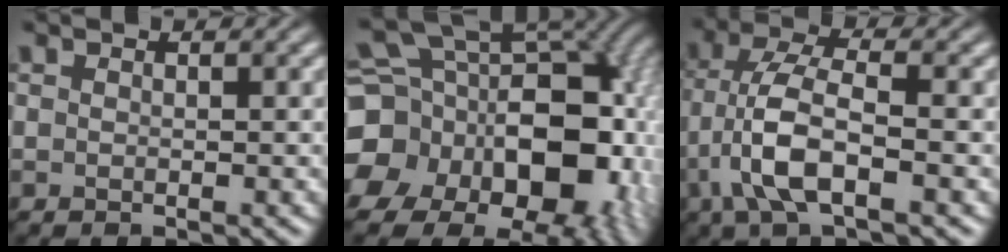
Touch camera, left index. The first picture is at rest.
{"total": 19.6, "force": [-5.5, 15.4, 10.9], "torque": [-0.191, -0.007, -0.085]}
{"total": 6.4, "force": [-2.2, 2.3, 5.6], "torque": [-0.119, 0.009, -0.049]}